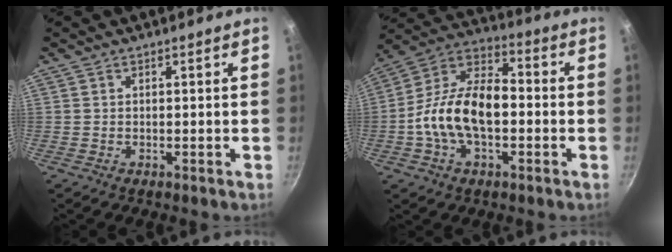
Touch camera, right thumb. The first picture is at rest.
{"total": 16.8, "force": [-2.6, 9.7, 13.4], "torque": [-0.221, 0.046, -0.065]}